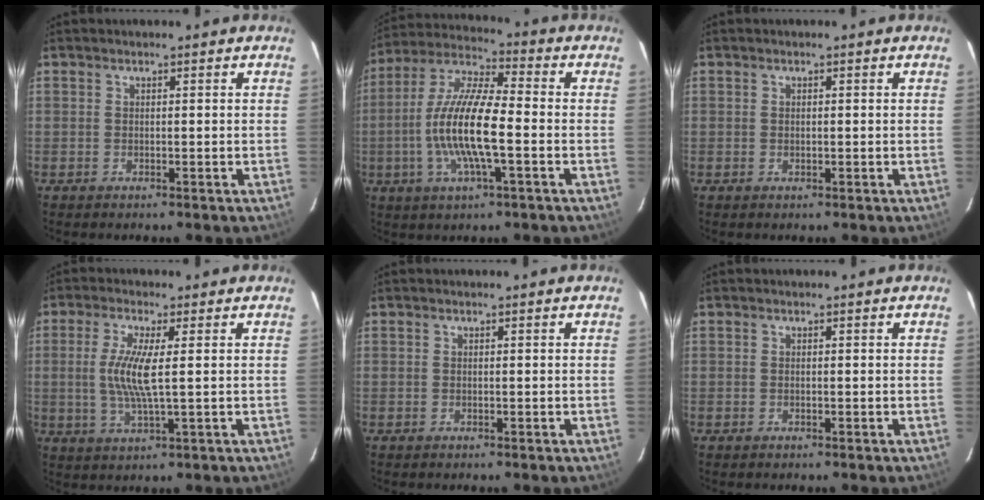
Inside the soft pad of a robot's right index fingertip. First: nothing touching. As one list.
[{"total": 14.7, "force": [-2.8, 3.2, 14.0], "torque": [-0.283, 0.000, -0.060]}, {"total": 0.8, "force": [0.1, 0.5, 0.6], "torque": [-0.011, 0.001, 0.003]}, {"total": 7.3, "force": [0.5, 0.8, 7.3], "torque": [-0.151, -0.006, 0.010]}, {"total": 0.0}, {"total": 0.0}]